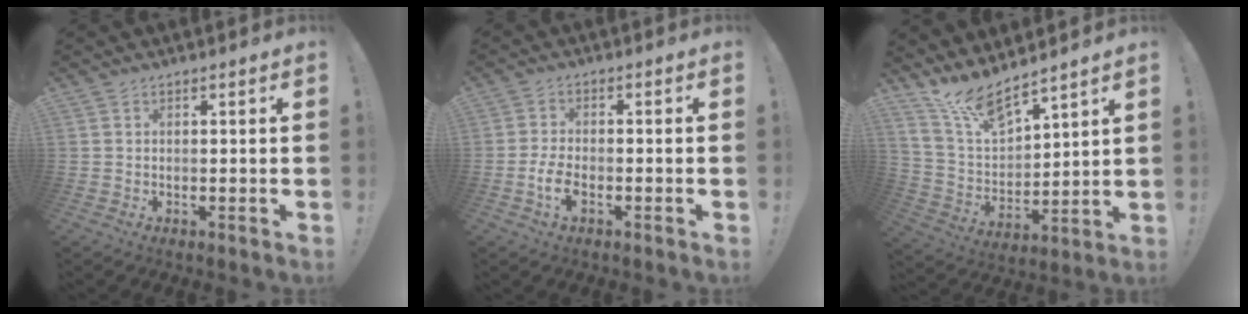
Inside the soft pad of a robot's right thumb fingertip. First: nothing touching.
{"total": 5.4, "force": [-2.5, 2.6, 4.1], "torque": [-0.088, 0.005, -0.040]}
{"total": 11.9, "force": [10.5, 3.2, 4.6], "torque": [-0.105, -0.082, 0.193]}